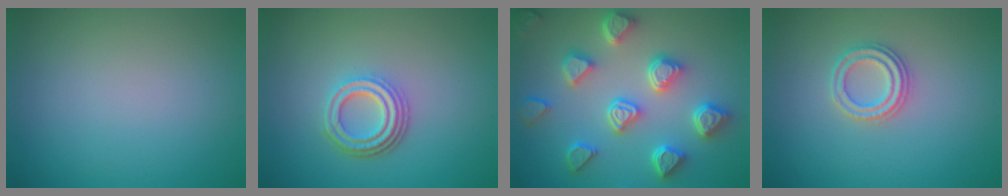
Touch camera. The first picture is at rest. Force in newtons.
{"total": 4.0, "press": 3.0, "slide": 2.6}
{"total": 6.9, "press": 5.8, "slide": 3.8}
{"total": 2.3, "press": 2.3, "slide": 0.3}